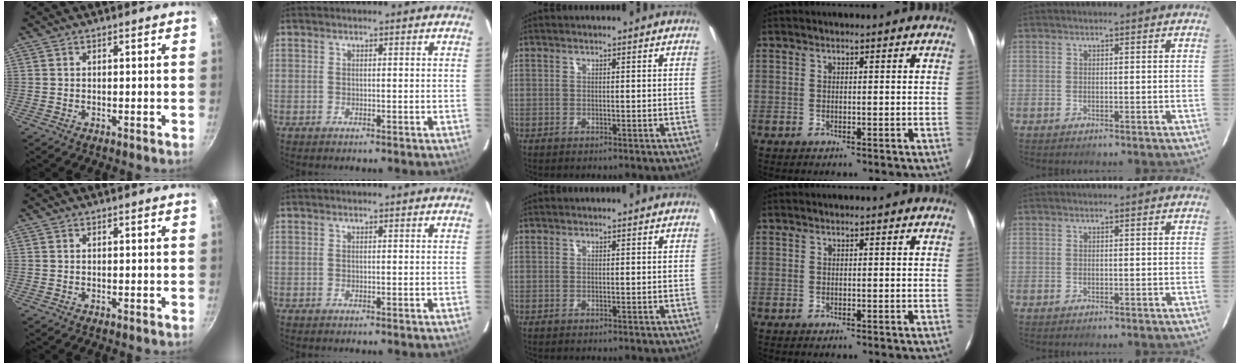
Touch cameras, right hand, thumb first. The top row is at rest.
{}